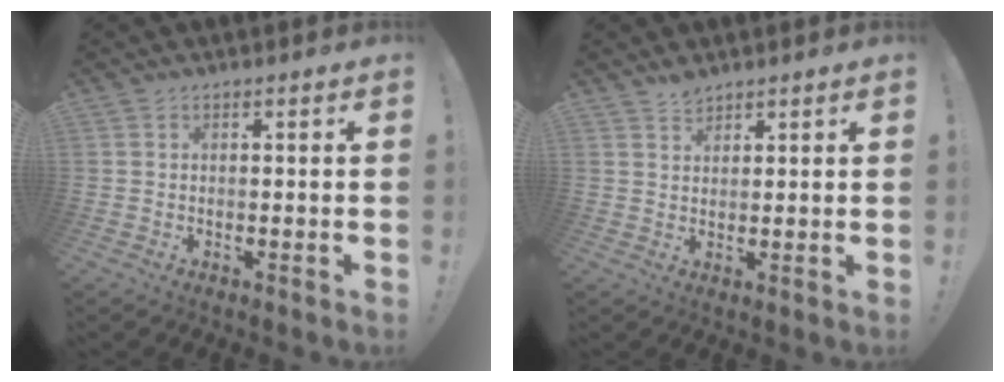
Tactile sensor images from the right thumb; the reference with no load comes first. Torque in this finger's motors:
{"motor_torque": [-0.15, 0.05, 0.20, 0.04, -0.02]}